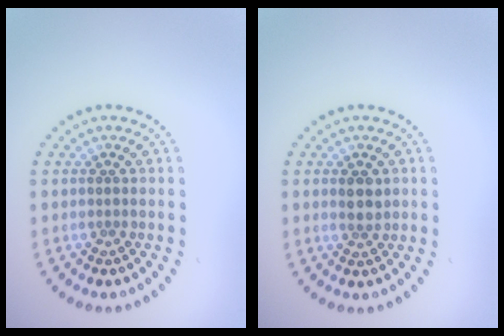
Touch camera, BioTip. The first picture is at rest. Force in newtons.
{"total": 1.9, "press": 1.8, "slide": 0.5}